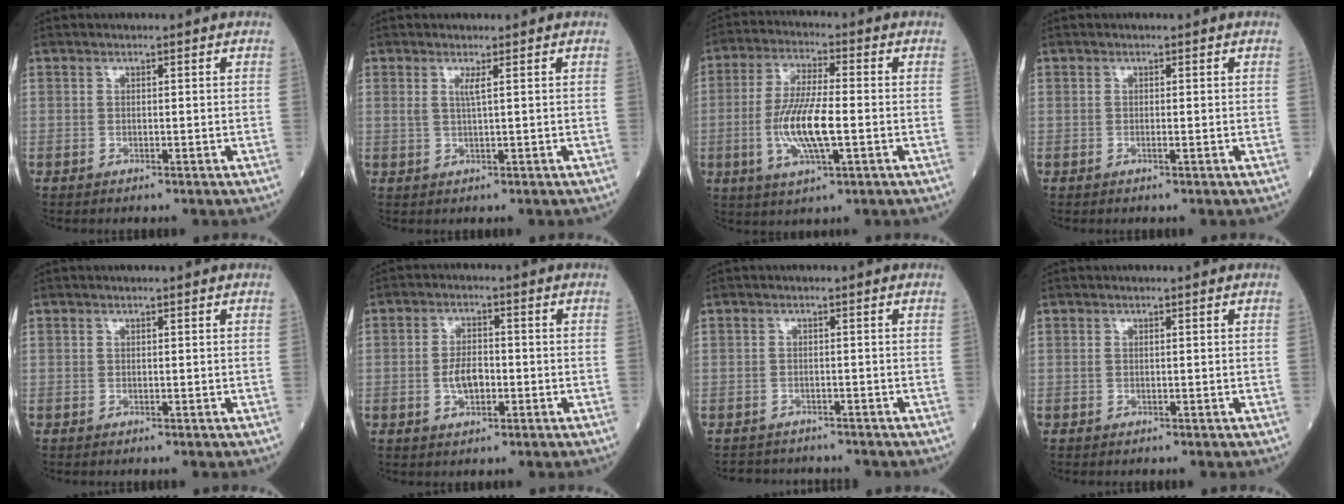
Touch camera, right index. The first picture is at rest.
{"total": 1.6, "force": [0.6, -0.3, 1.5], "torque": [-0.035, -0.004, 0.012]}
{"total": 10.4, "force": [-2.0, 2.0, 10.0], "torque": [-0.207, -0.006, -0.038]}
{"total": 0.0}
{"total": 0.0}
{"total": 4.3, "force": [-1.0, 2.1, 3.6], "torque": [-0.070, 0.004, -0.018]}
{"total": 4.4, "force": [-4.0, 1.8, 0.2], "torque": [-0.001, 0.000, -0.057]}
{"total": 0.0}